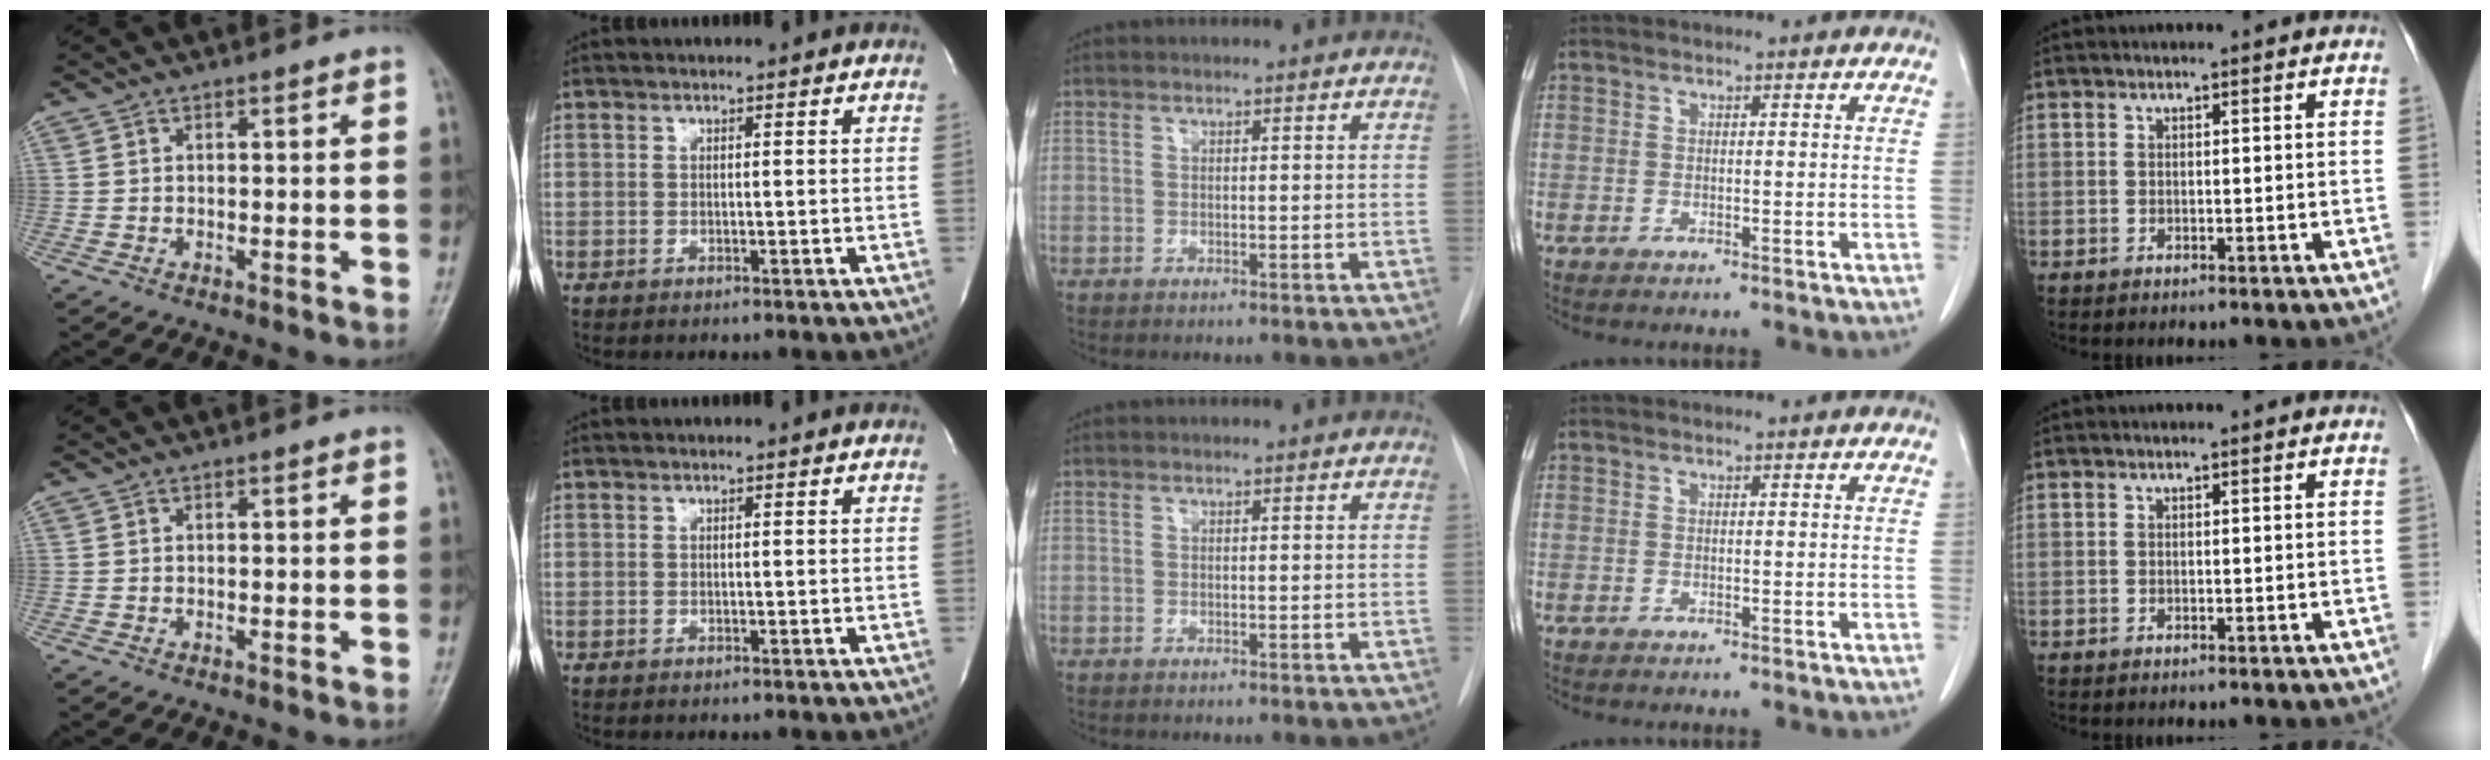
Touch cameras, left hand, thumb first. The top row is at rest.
{}